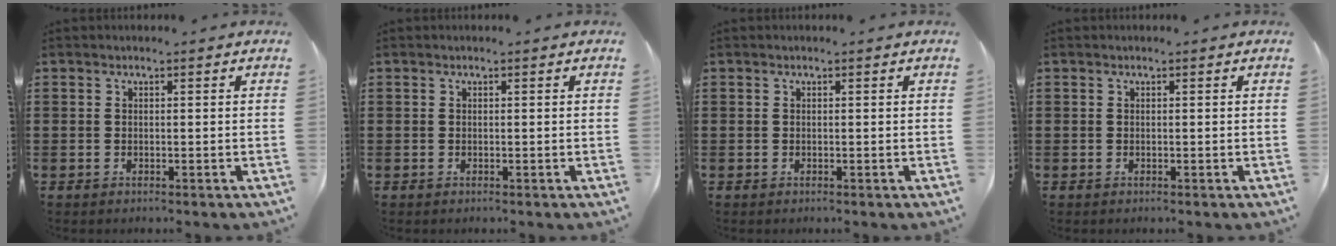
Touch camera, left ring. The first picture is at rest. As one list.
[{"total": 0.0}, {"total": 0.0}, {"total": 0.0}]